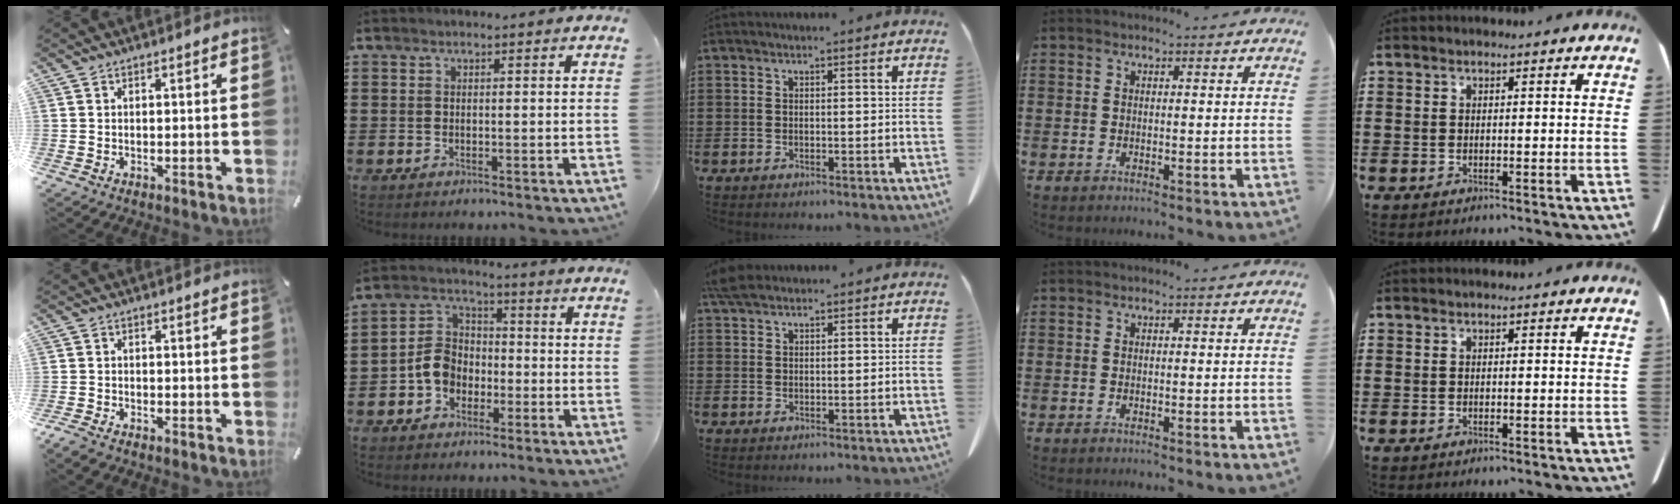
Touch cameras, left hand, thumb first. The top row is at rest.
{"thumb": {"total": 1.9, "force": [-1.7, 0.5, 0.7], "torque": [-0.019, 0.003, -0.035]}, "index": {"total": 6.2, "force": [-2.7, 5.0, 2.6], "torque": [-0.075, 0.015, -0.057]}, "middle": {"total": 2.6, "force": [2.1, 0.9, 1.3], "torque": [-0.031, 0.006, 0.039]}}